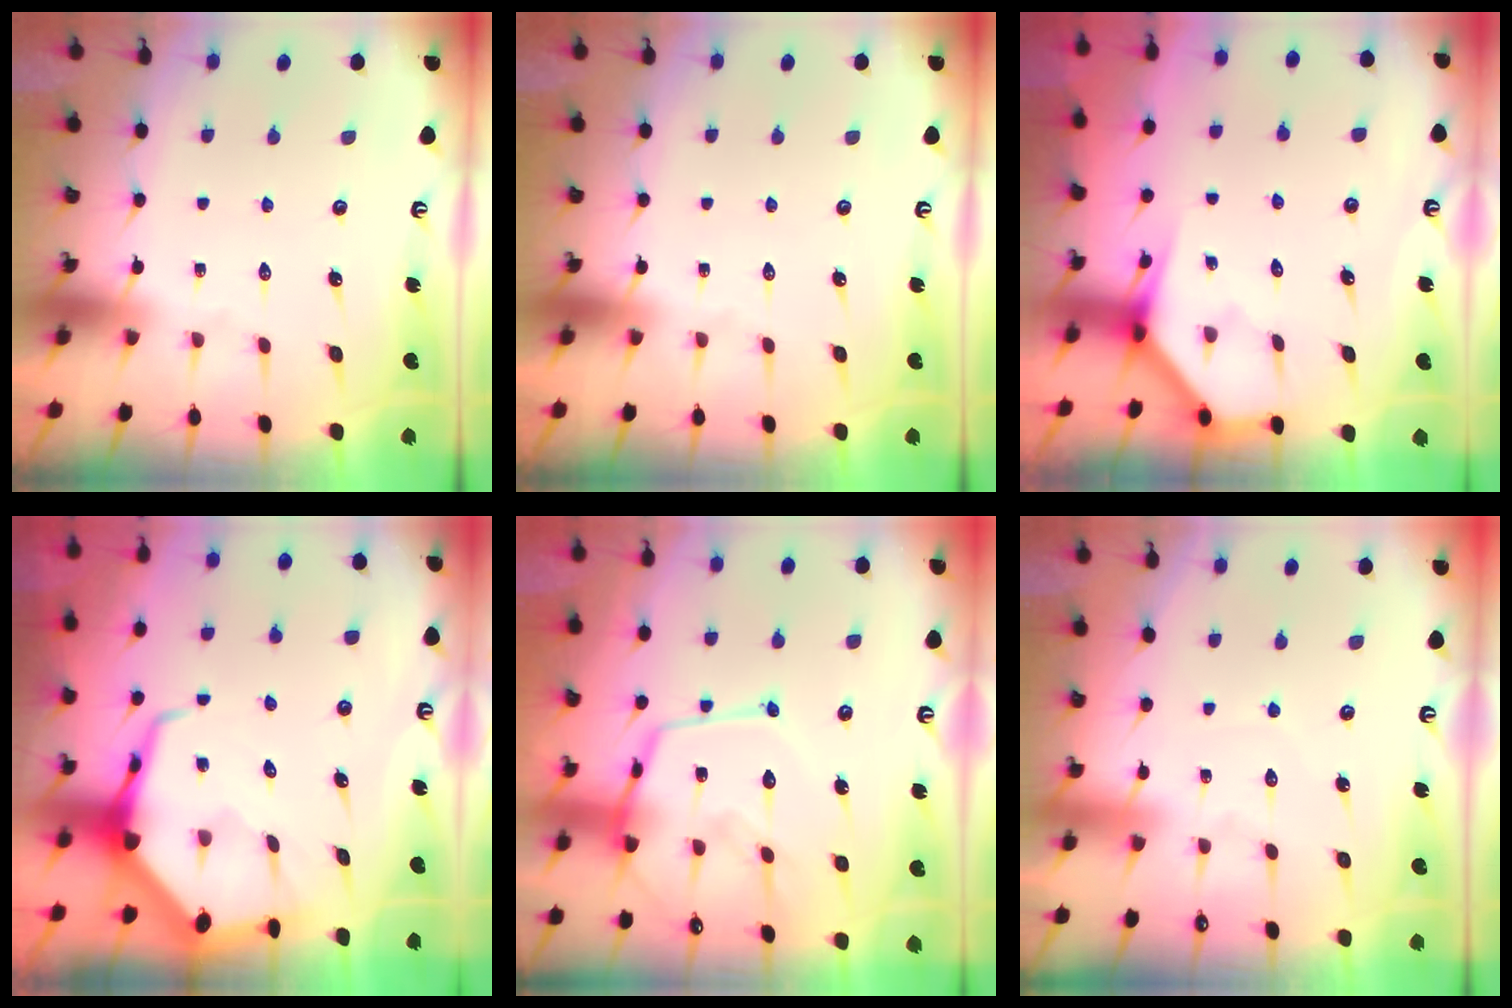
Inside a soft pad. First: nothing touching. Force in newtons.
{"total": 0.0}
{"total": 4.0, "press": 3.9, "slide": 0.3}
{"total": 10.2, "press": 10.1, "slide": 1.1}
{"total": 16.7, "press": 16.6, "slide": 1.4}
{"total": 2.5, "press": 2.5, "slide": 0.3}